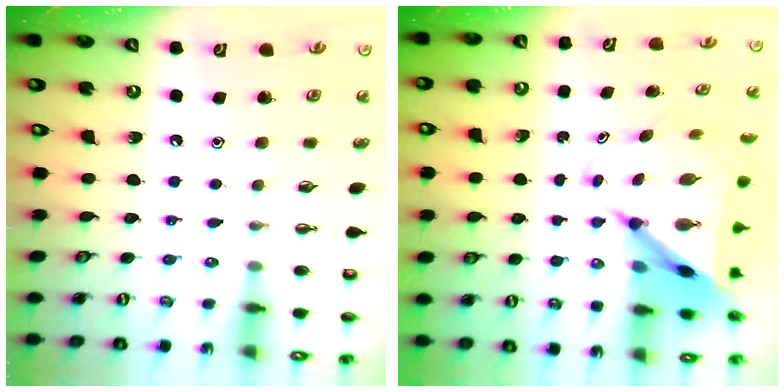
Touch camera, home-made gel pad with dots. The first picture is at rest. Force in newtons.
{"total": 10.1, "press": 10.1, "slide": 0.6}